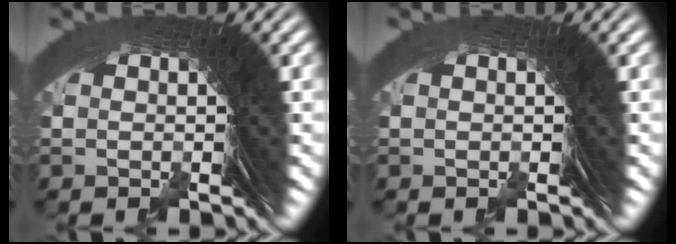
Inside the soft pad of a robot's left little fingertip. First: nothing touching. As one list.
[{"total": 0.0}]